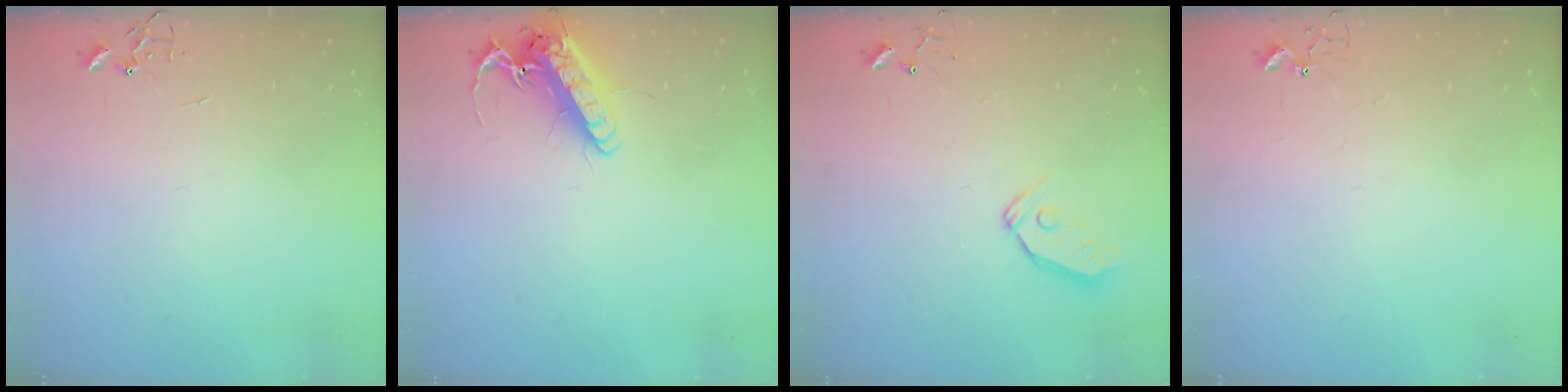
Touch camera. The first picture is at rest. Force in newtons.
{"total": 13.8, "press": 13.6, "slide": 2.4}
{"total": 7.3, "press": 7.2, "slide": 0.8}
{"total": 2.7, "press": 2.7, "slide": 0.2}